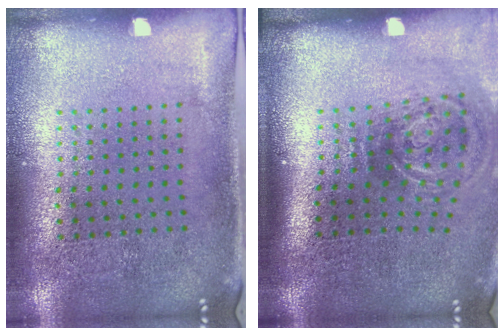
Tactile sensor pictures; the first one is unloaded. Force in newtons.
{"total": 2.1, "press": 1.2, "slide": 1.7}